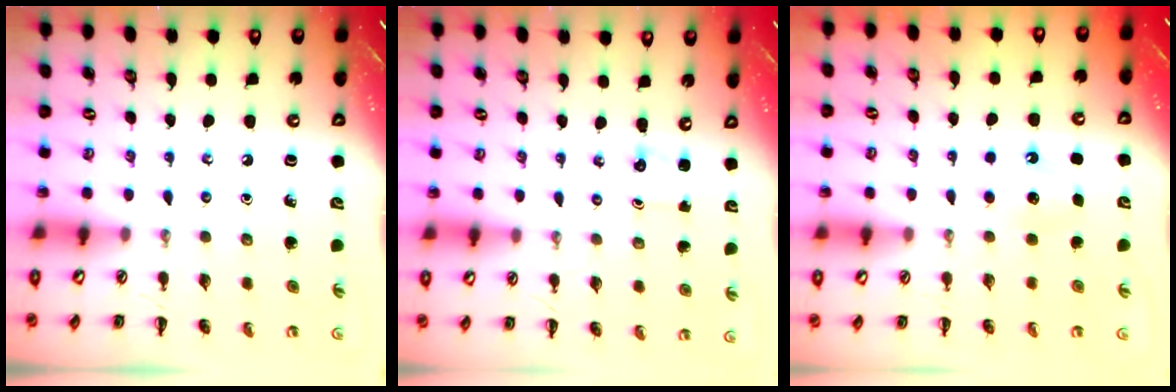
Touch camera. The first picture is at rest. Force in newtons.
{"total": 1.1, "press": 1.0, "slide": 0.1}
{"total": 4.6, "press": 4.5, "slide": 1.3}